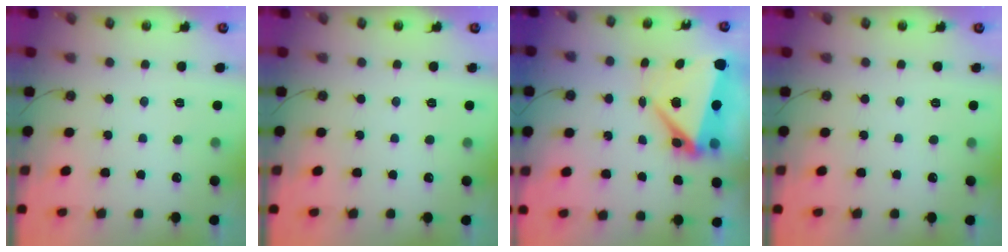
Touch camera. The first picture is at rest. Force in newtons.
{"total": 0.0}
{"total": 11.2, "press": 7.8, "slide": 8.0}
{"total": 0.0}